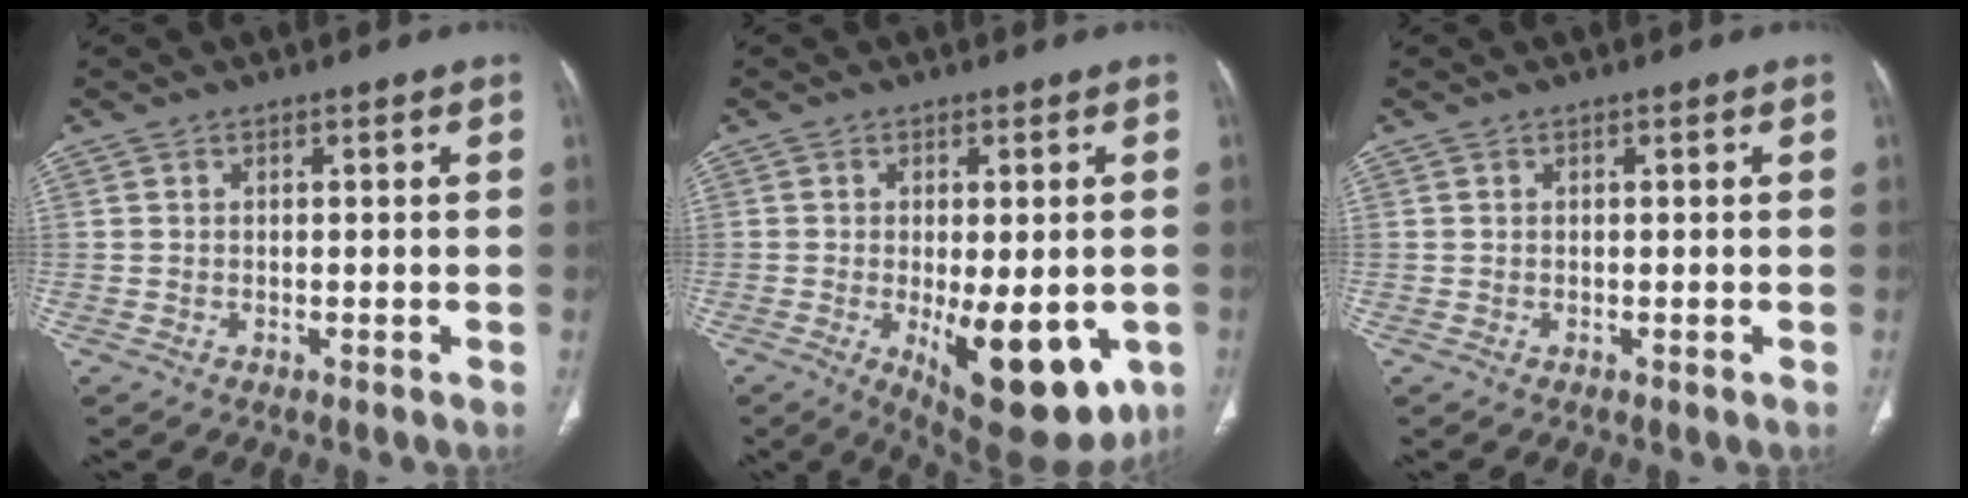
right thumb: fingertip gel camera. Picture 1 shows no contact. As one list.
[{"total": 16.5, "force": [-4.8, 6.9, 14.2], "torque": [-0.155, -0.015, -0.045]}, {"total": 0.0}]